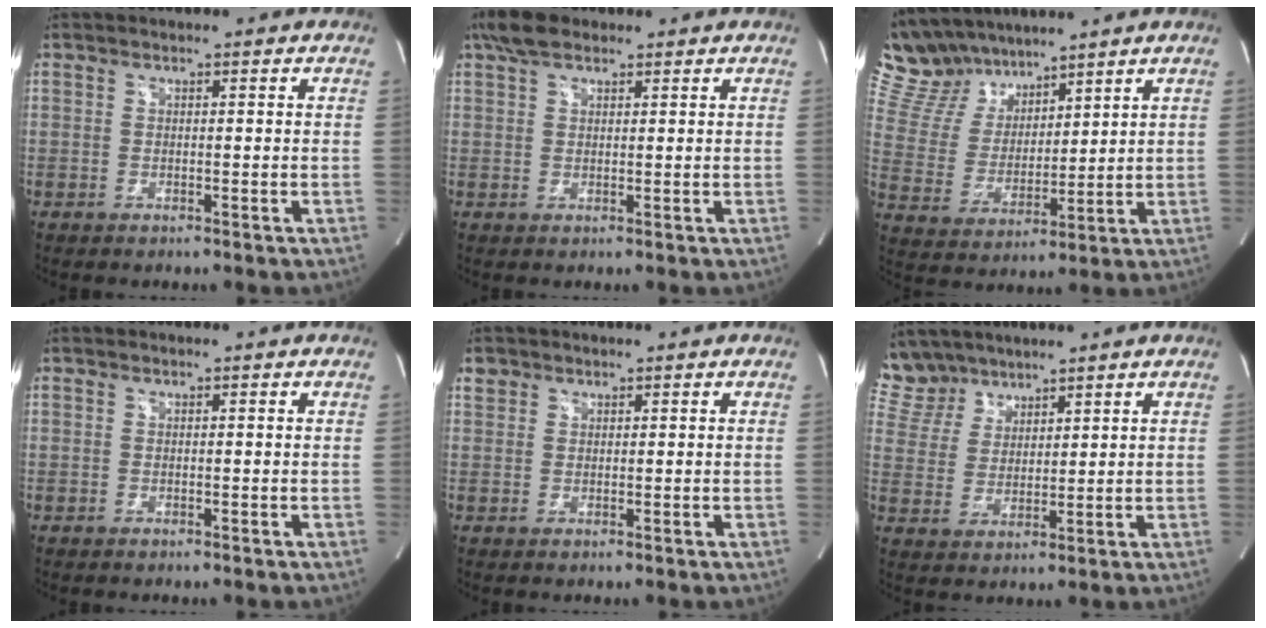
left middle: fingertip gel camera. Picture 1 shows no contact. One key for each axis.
{"total": 4.5, "fx": 3.2, "fy": 2.0, "fz": 2.4, "tx": -0.059, "ty": 0.021, "tz": 0.065}
{"total": 11.7, "fx": 10.2, "fy": 4.8, "fz": 3.0, "tx": -0.076, "ty": 0.026, "tz": 0.207}
{"total": 0.0}
{"total": 1.6, "fx": 1.1, "fy": 1.2, "fz": 0.1, "tx": 0.005, "ty": 0.008, "tz": 0.017}
{"total": 6.8, "fx": 6.0, "fy": 3.0, "fz": 0.3, "tx": -0.013, "ty": 0.010, "tz": 0.135}